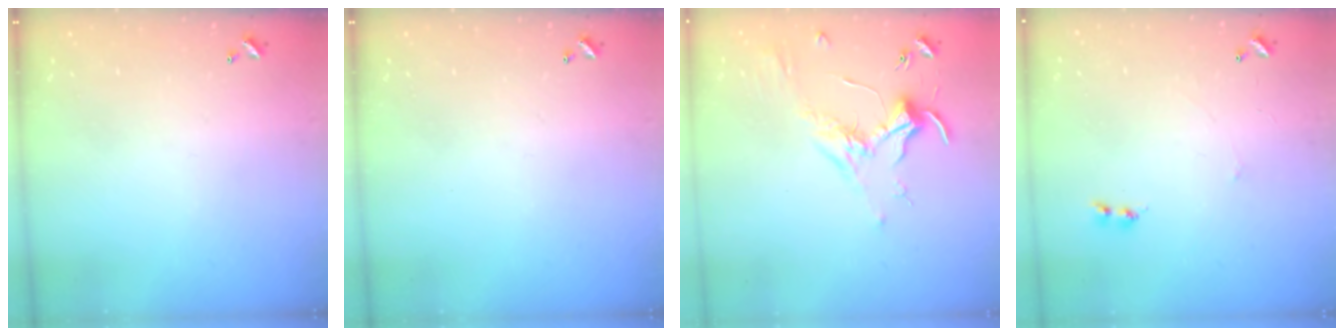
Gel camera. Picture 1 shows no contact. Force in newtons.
{"total": 0.0}
{"total": 1.6, "press": 1.4, "slide": 0.8}
{"total": 2.5, "press": 2.5, "slide": 0.4}